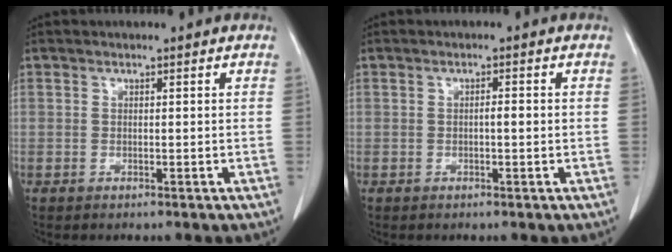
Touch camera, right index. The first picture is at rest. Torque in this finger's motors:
{"motor_torque": [0.36, -0.30, 0.19, 0.03]}